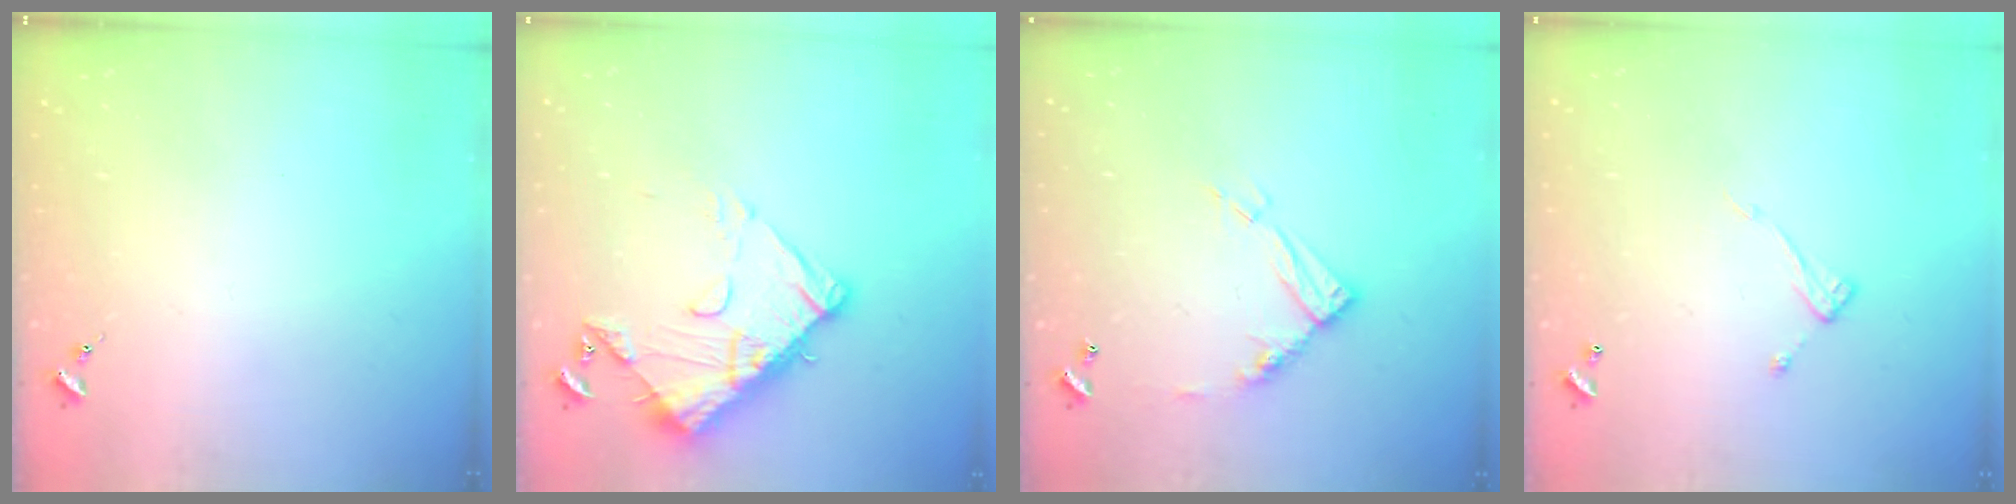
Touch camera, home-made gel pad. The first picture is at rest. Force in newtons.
{"total": 13.0, "press": 13.0, "slide": 1.3}
{"total": 12.2, "press": 12.1, "slide": 0.9}
{"total": 7.5, "press": 7.4, "slide": 0.4}